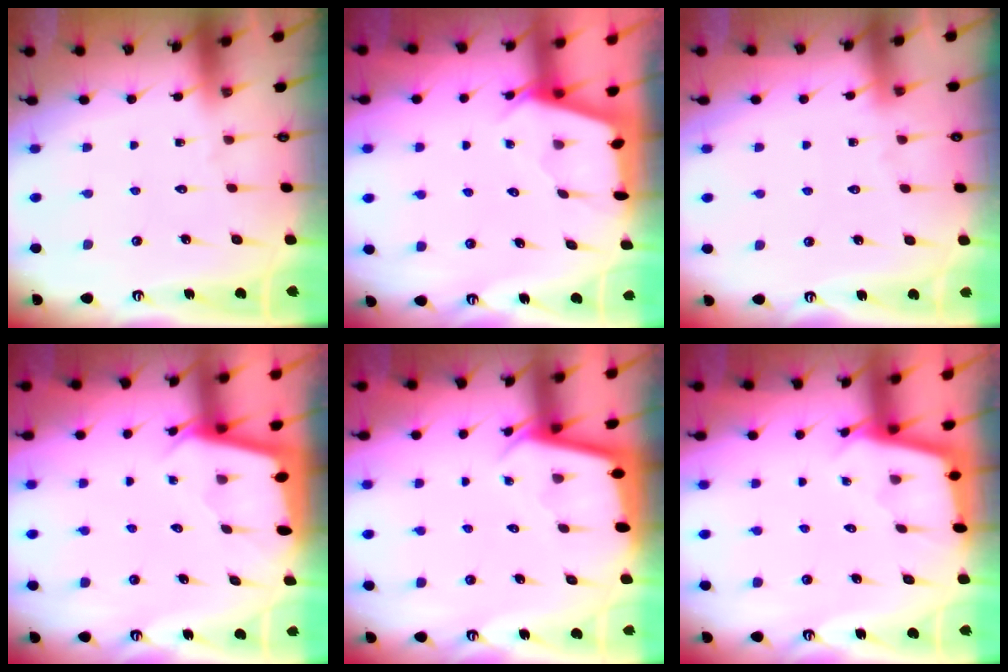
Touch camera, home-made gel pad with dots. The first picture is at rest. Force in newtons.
{"total": 2.4, "press": 2.4, "slide": 0.3}
{"total": 2.8, "press": 2.7, "slide": 0.5}
{"total": 2.0, "press": 1.9, "slide": 0.2}
{"total": 2.5, "press": 2.5, "slide": 0.1}
{"total": 2.3, "press": 2.3, "slide": 0.1}